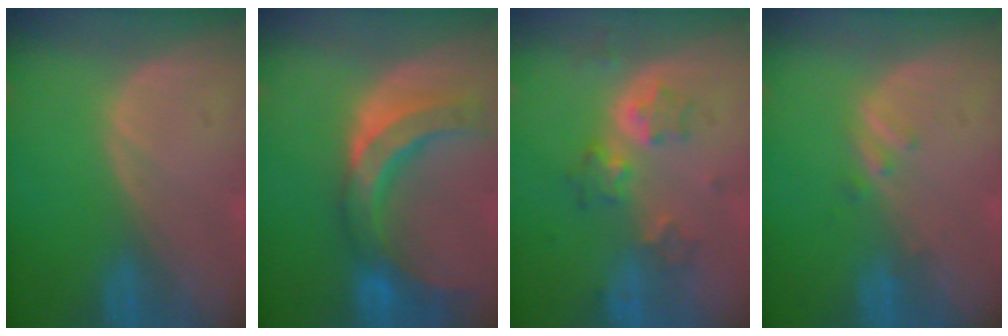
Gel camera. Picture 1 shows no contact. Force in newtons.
{"total": 10.6, "press": 9.3, "slide": 5.1}
{"total": 5.8, "press": 5.4, "slide": 2.0}
{"total": 1.4, "press": 1.4, "slide": 0.2}